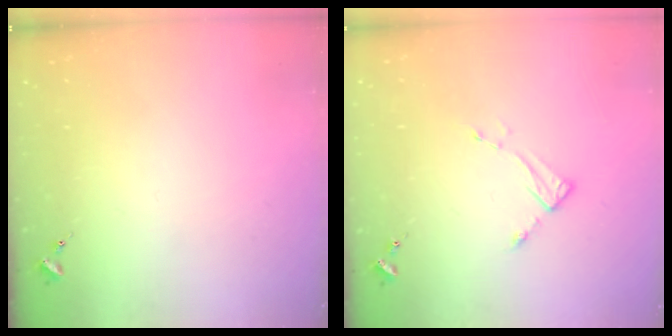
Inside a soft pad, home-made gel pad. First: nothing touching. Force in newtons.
{"total": 4.4, "press": 4.3, "slide": 0.5}